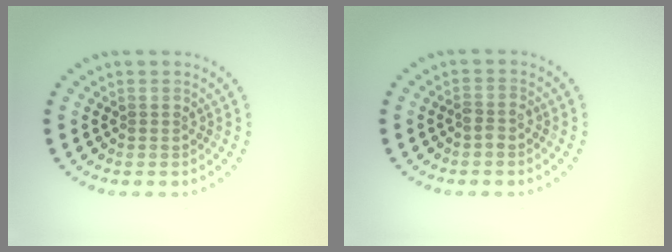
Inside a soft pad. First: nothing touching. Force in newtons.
{"total": 1.0, "press": 0.8, "slide": 0.6}